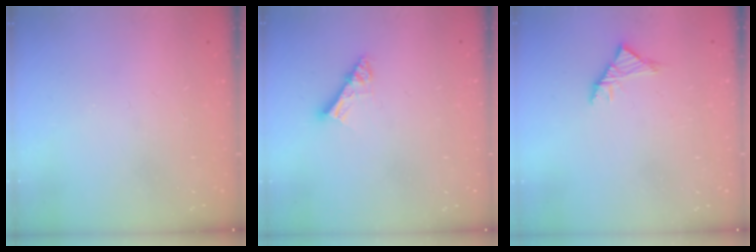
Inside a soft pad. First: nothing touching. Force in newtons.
{"total": 7.2, "press": 7.2, "slide": 0.5}
{"total": 3.0, "press": 2.9, "slide": 0.9}